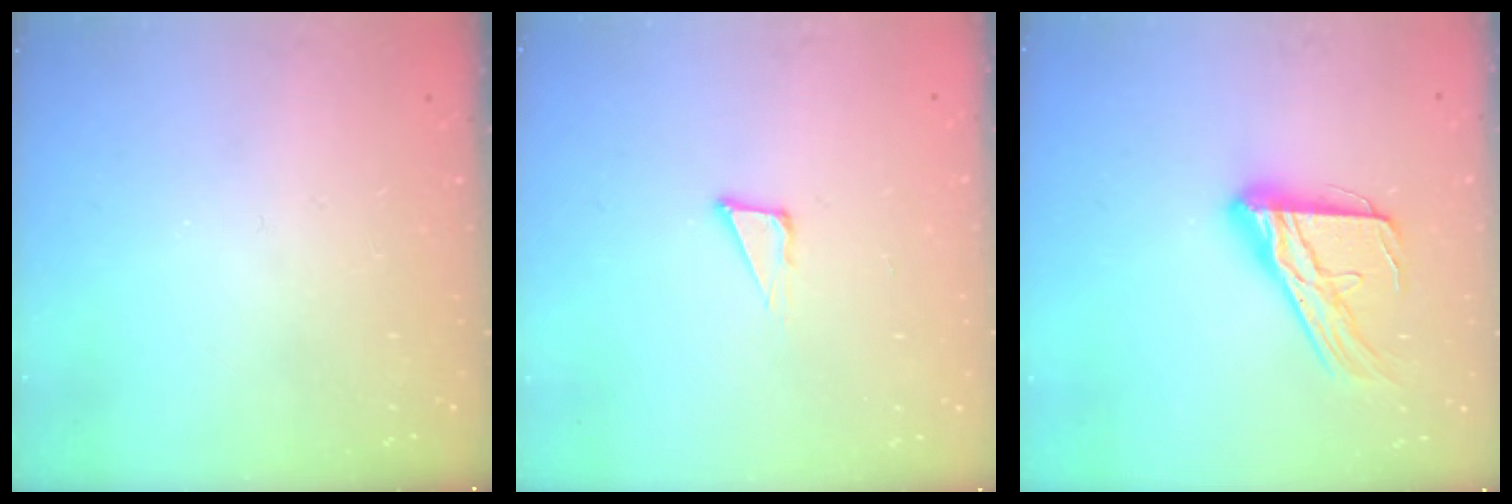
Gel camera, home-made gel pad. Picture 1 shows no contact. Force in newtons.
{"total": 3.8, "press": 3.7, "slide": 0.8}
{"total": 16.5, "press": 16.4, "slide": 1.5}